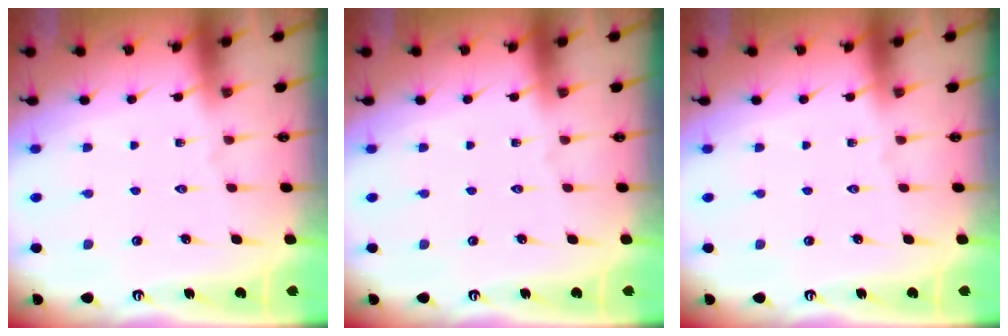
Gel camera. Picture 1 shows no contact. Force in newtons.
{"total": 0.0}
{"total": 0.0}